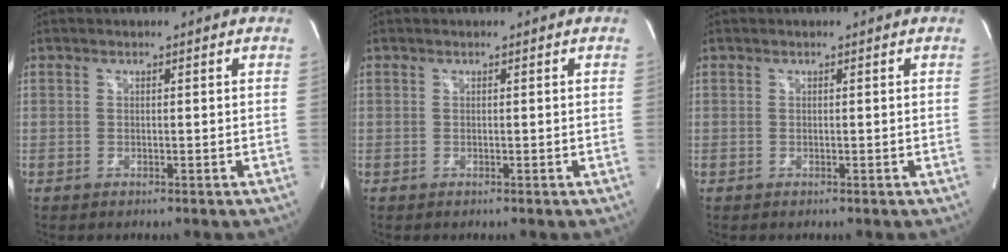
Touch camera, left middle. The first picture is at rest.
{"total": 0.0}
{"total": 0.0}